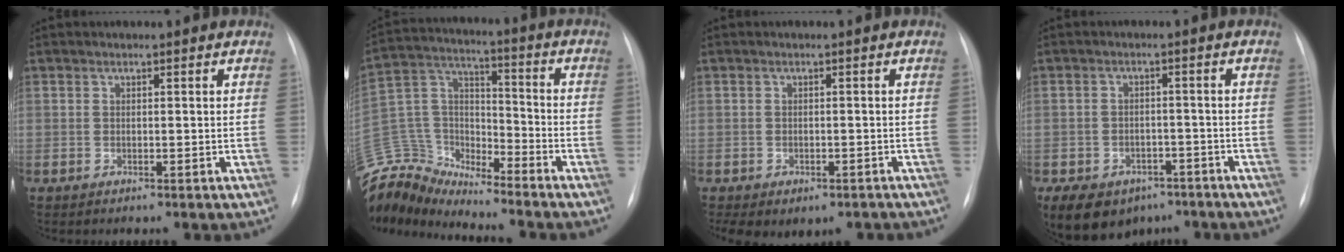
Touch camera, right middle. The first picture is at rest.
{"total": 14.7, "force": [-14.4, 2.5, 1.3], "torque": [-0.036, 0.064, -0.272]}
{"total": 7.5, "force": [-4.8, 4.7, 3.4], "torque": [-0.049, 0.014, -0.057]}
{"total": 16.8, "force": [-9.5, 12.1, 6.7], "torque": [-0.183, 0.002, -0.121]}